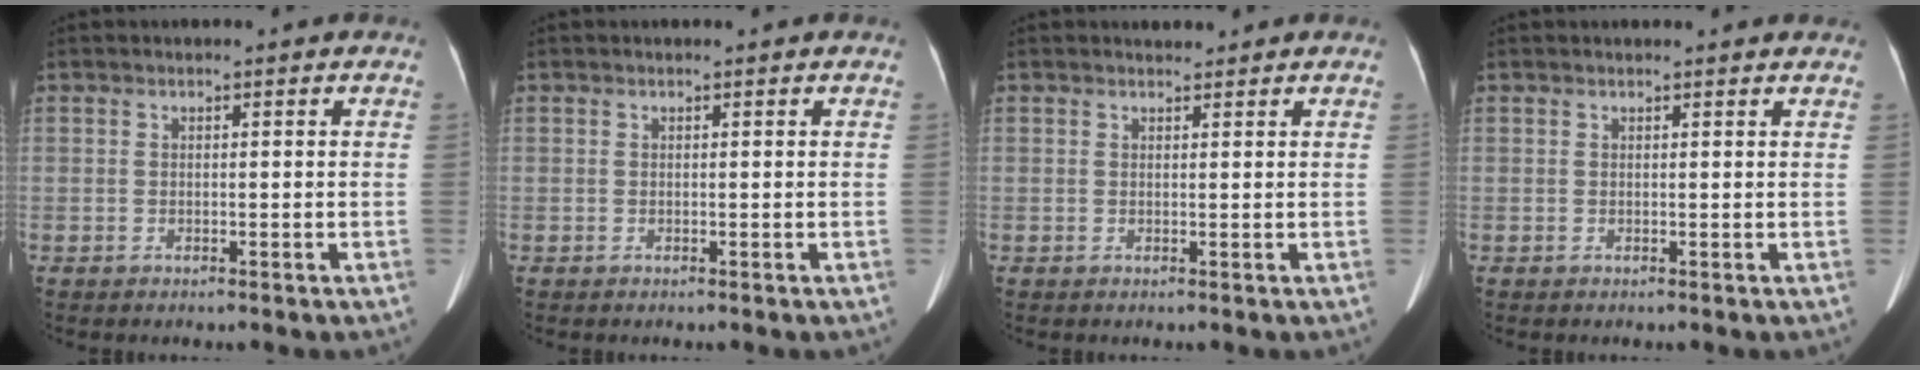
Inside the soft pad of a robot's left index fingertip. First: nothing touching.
{"total": 0.0}
{"total": 1.1, "force": [1.0, 0.4, 0.1], "torque": [-0.008, 0.001, 0.016]}
{"total": 3.0, "force": [2.9, 0.3, 0.7], "torque": [-0.013, 0.012, 0.027]}